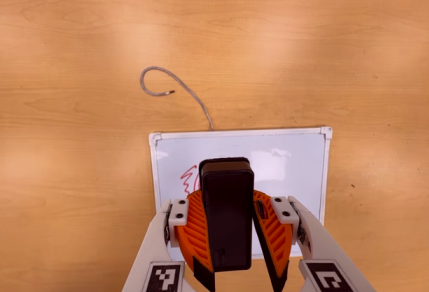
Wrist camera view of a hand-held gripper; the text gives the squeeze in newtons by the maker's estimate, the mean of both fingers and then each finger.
{"total": 10.4, "left": 10.2, "right": 10.5}